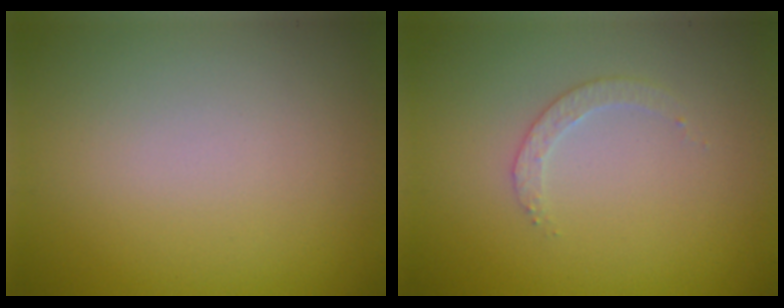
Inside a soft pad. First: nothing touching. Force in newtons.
{"total": 1.6, "press": 1.5, "slide": 0.3}